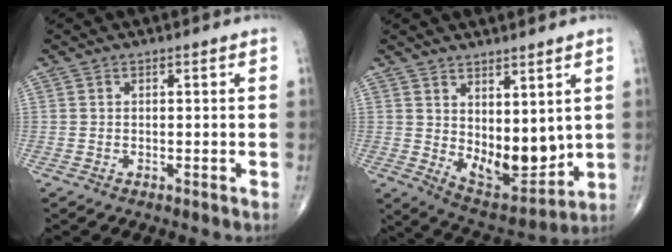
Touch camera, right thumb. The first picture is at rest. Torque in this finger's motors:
{"motor_torque": [0.06, 0.07, 0.67, 0.17, 0.04]}